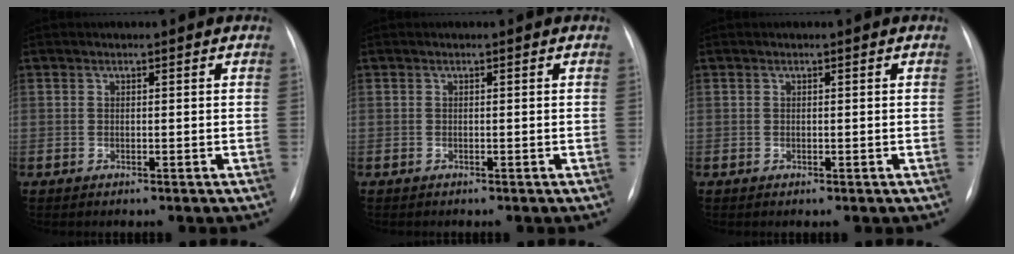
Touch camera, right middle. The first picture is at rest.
{"total": 0.0}
{"total": 0.0}